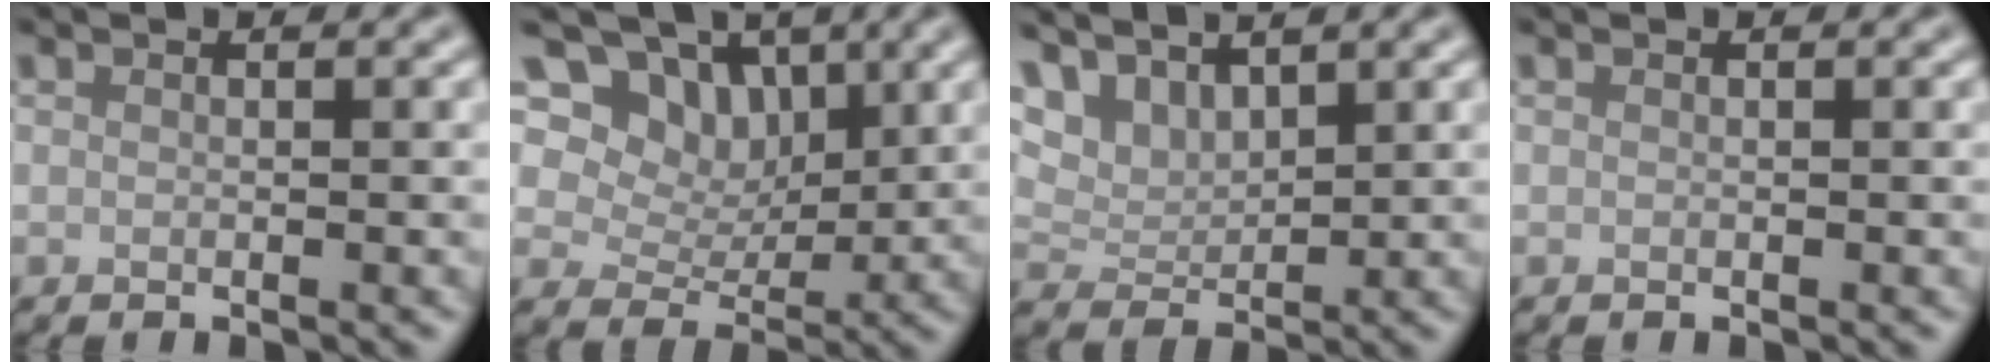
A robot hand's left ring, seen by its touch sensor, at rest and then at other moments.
{"total": 7.6, "force": [4.1, 5.4, 3.6], "torque": [-0.059, -0.007, 0.063]}
{"total": 4.6, "force": [3.6, 2.0, 2.0], "torque": [-0.049, -0.008, 0.071]}
{"total": 0.0}